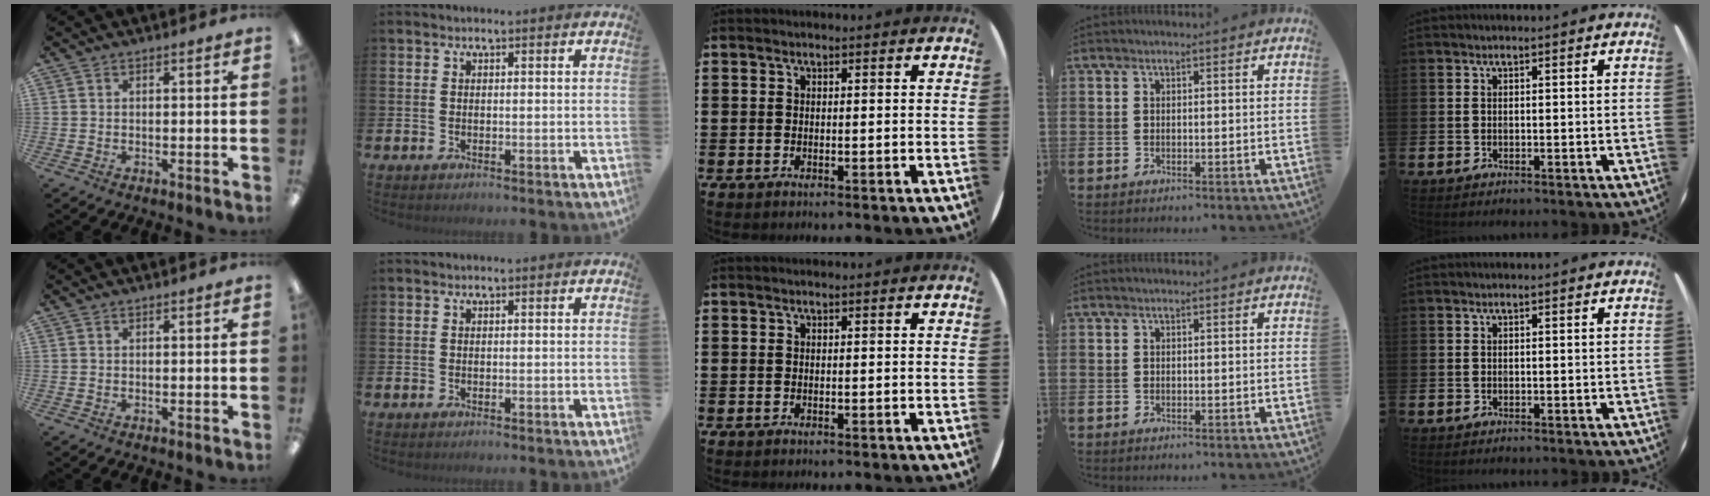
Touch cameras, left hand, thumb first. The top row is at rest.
{}